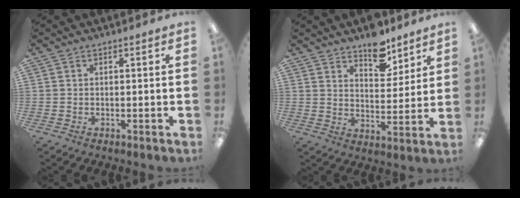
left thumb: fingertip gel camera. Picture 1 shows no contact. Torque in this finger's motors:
{"motor_torque": [0.45, 0.03, 0.70, -0.91, 0.01]}